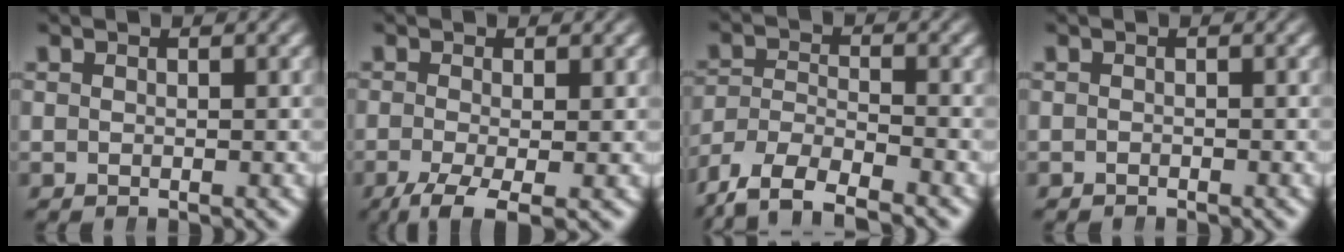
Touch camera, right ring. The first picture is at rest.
{"total": 5.2, "force": [-3.6, 2.0, 3.2], "torque": [-0.071, -0.038, -0.040]}
{"total": 8.0, "force": [-4.8, 5.2, 3.7], "torque": [-0.090, -0.037, -0.071]}
{"total": 0.7, "force": [-0.6, -0.2, -0.2], "torque": [-0.001, -0.009, -0.006]}